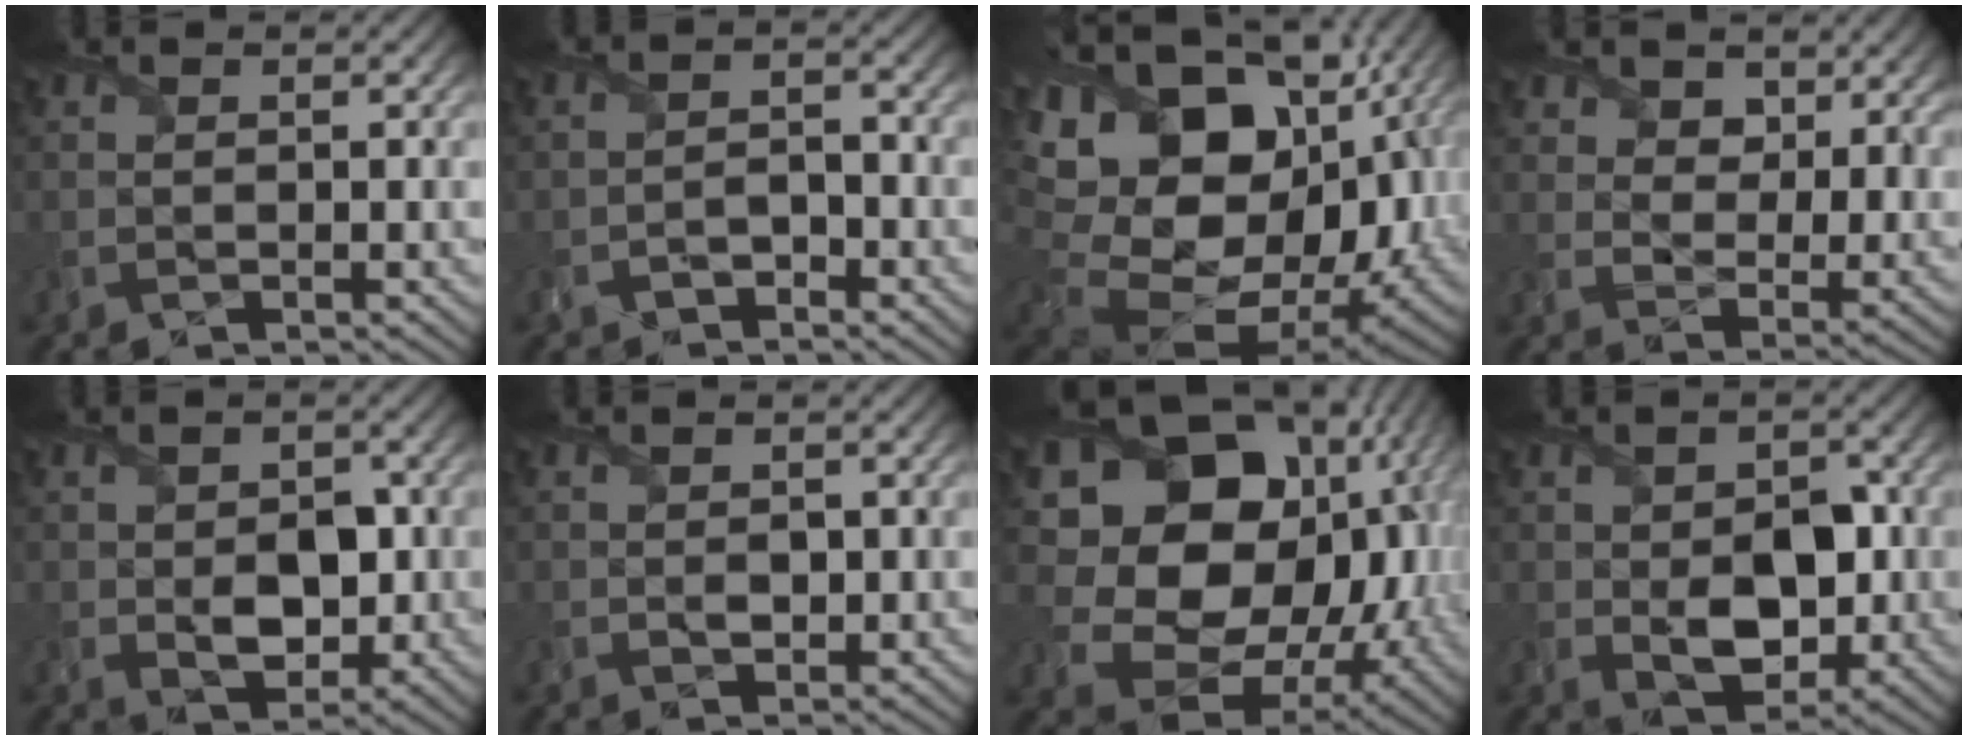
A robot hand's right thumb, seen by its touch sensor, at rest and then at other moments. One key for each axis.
{"total": 1.8, "fx": -1.7, "fy": 0.6, "fz": 0.4, "tx": -0.008, "ty": 0.007, "tz": -0.036}
{"total": 22.6, "fx": 2.9, "fy": 16.1, "fz": 15.5, "tx": -0.333, "ty": -0.032, "tz": 0.091}
{"total": 8.8, "fx": 5.5, "fy": 5.3, "fz": 4.3, "tx": -0.094, "ty": -0.019, "tz": 0.090}
{"total": 4.5, "fx": -0.6, "fy": 3.1, "fz": 3.3, "tx": -0.058, "ty": -0.011, "tz": -0.007}
{"total": 1.1, "fx": -0.2, "fy": 0.8, "fz": 0.8, "tx": -0.016, "ty": -0.003, "tz": -0.003}
{"total": 20.8, "fx": 1.8, "fy": 16.8, "fz": 12.2, "tx": -0.257, "ty": -0.032, "tz": 0.065}
{"total": 6.5, "fx": -0.9, "fy": 4.2, "fz": 4.8, "tx": -0.084, "ty": -0.014, "tz": -0.011}